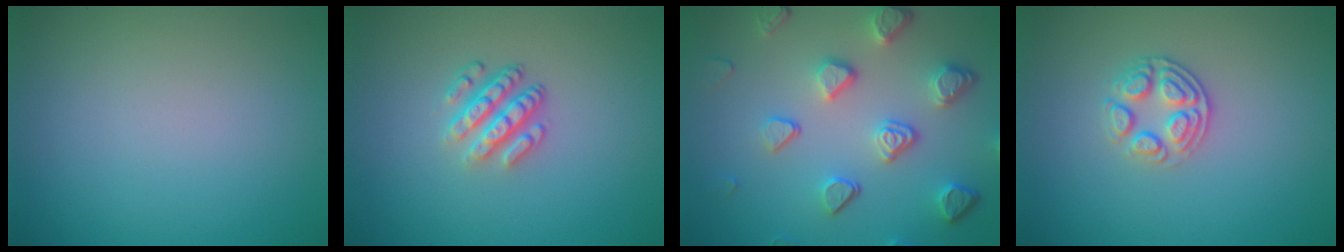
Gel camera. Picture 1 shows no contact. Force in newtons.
{"total": 3.6, "press": 2.6, "slide": 2.4}
{"total": 5.2, "press": 4.0, "slide": 3.3}
{"total": 2.6, "press": 2.4, "slide": 1.1}